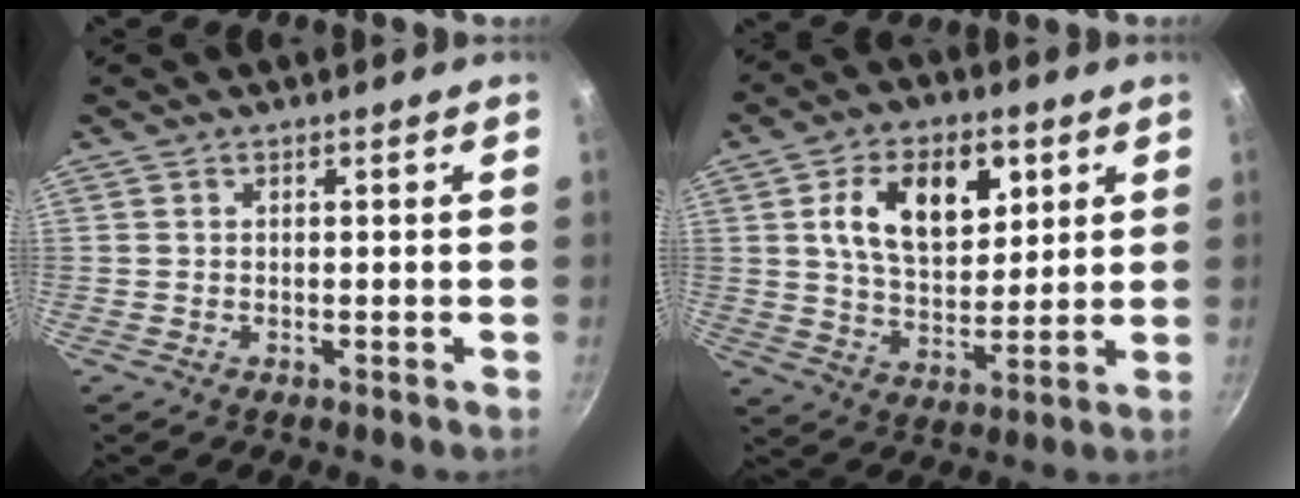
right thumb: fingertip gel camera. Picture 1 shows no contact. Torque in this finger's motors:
{"motor_torque": [0.95, 1.12, 0.28, -0.08, 0.15]}